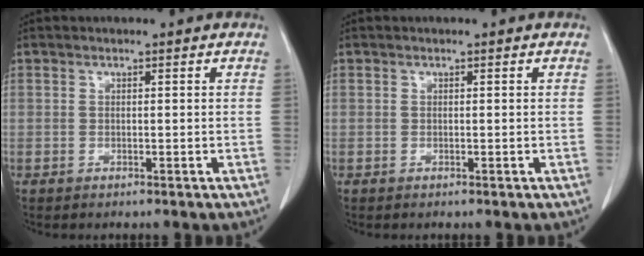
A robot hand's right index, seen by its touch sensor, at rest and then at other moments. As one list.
[{"total": 0.0}]